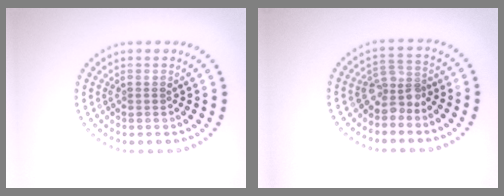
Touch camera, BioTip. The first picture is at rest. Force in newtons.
{"total": 2.4, "press": 1.8, "slide": 1.6}